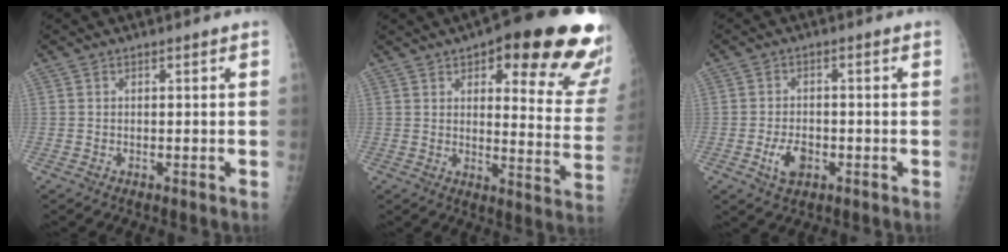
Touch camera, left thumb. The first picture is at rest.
{"total": 24.9, "force": [14.7, 7.6, 18.6], "torque": [-0.185, -0.056, 0.177]}
{"total": 4.8, "force": [-1.8, 3.0, 3.3], "torque": [-0.055, 0.006, -0.027]}